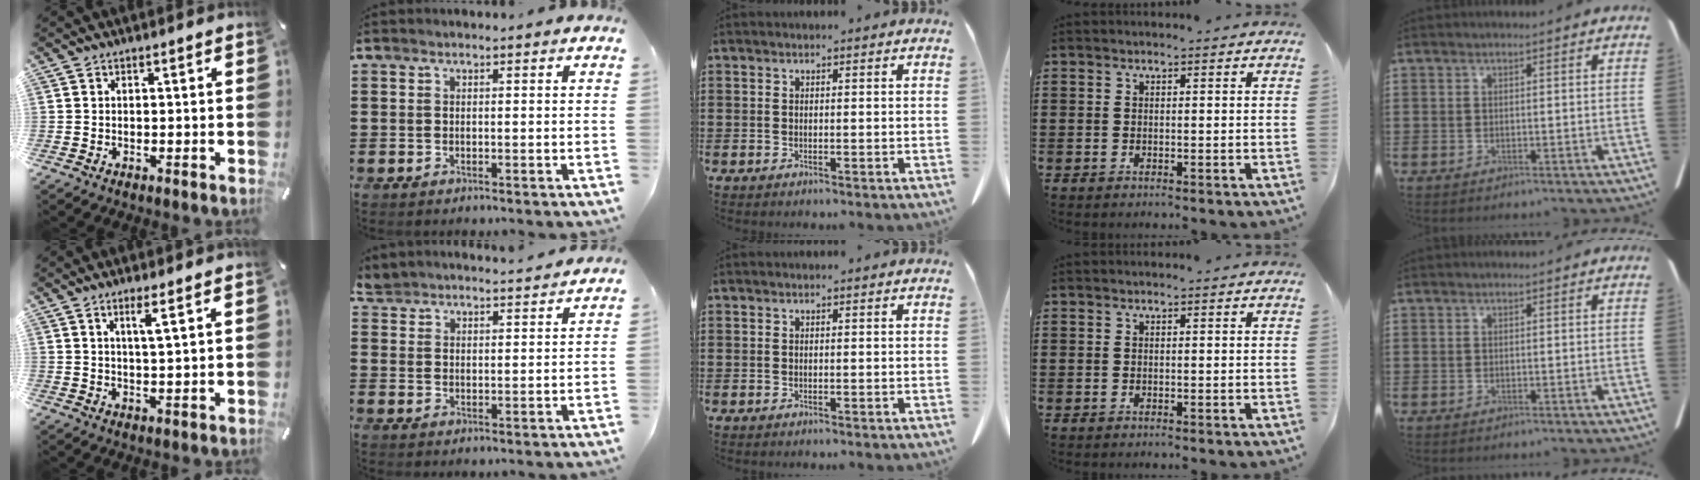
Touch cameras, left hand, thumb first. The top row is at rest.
{"thumb": {"total": 4.2, "force": [2.2, -0.1, 3.6], "torque": [-0.075, -0.002, 0.034]}, "index": {"total": 3.9, "force": [3.9, -0.2, -0.3], "torque": [-0.009, -0.022, 0.070]}}